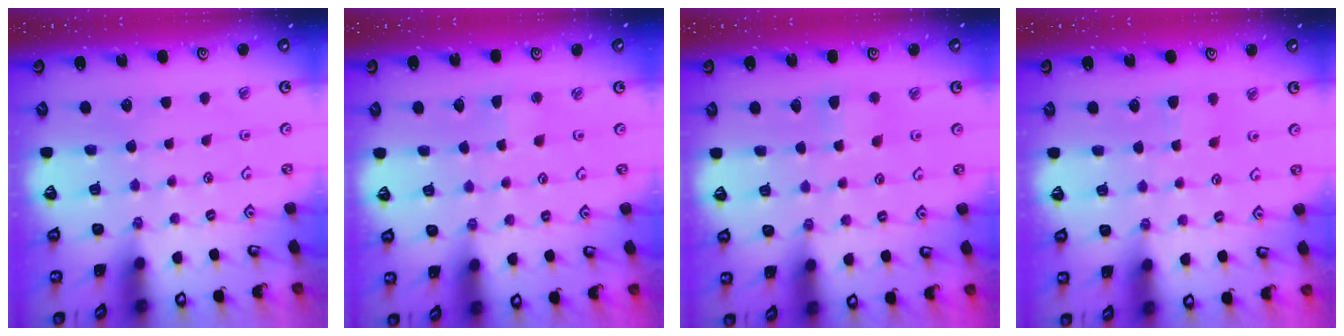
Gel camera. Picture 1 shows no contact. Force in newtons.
{"total": 2.7, "press": 2.7, "slide": 0.2}
{"total": 4.8, "press": 4.8, "slide": 0.5}
{"total": 4.2, "press": 4.2, "slide": 0.7}